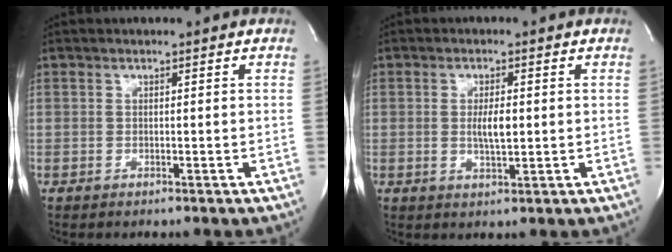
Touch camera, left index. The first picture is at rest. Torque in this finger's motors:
{"motor_torque": [0.54, 0.00, 0.34, 0.04]}